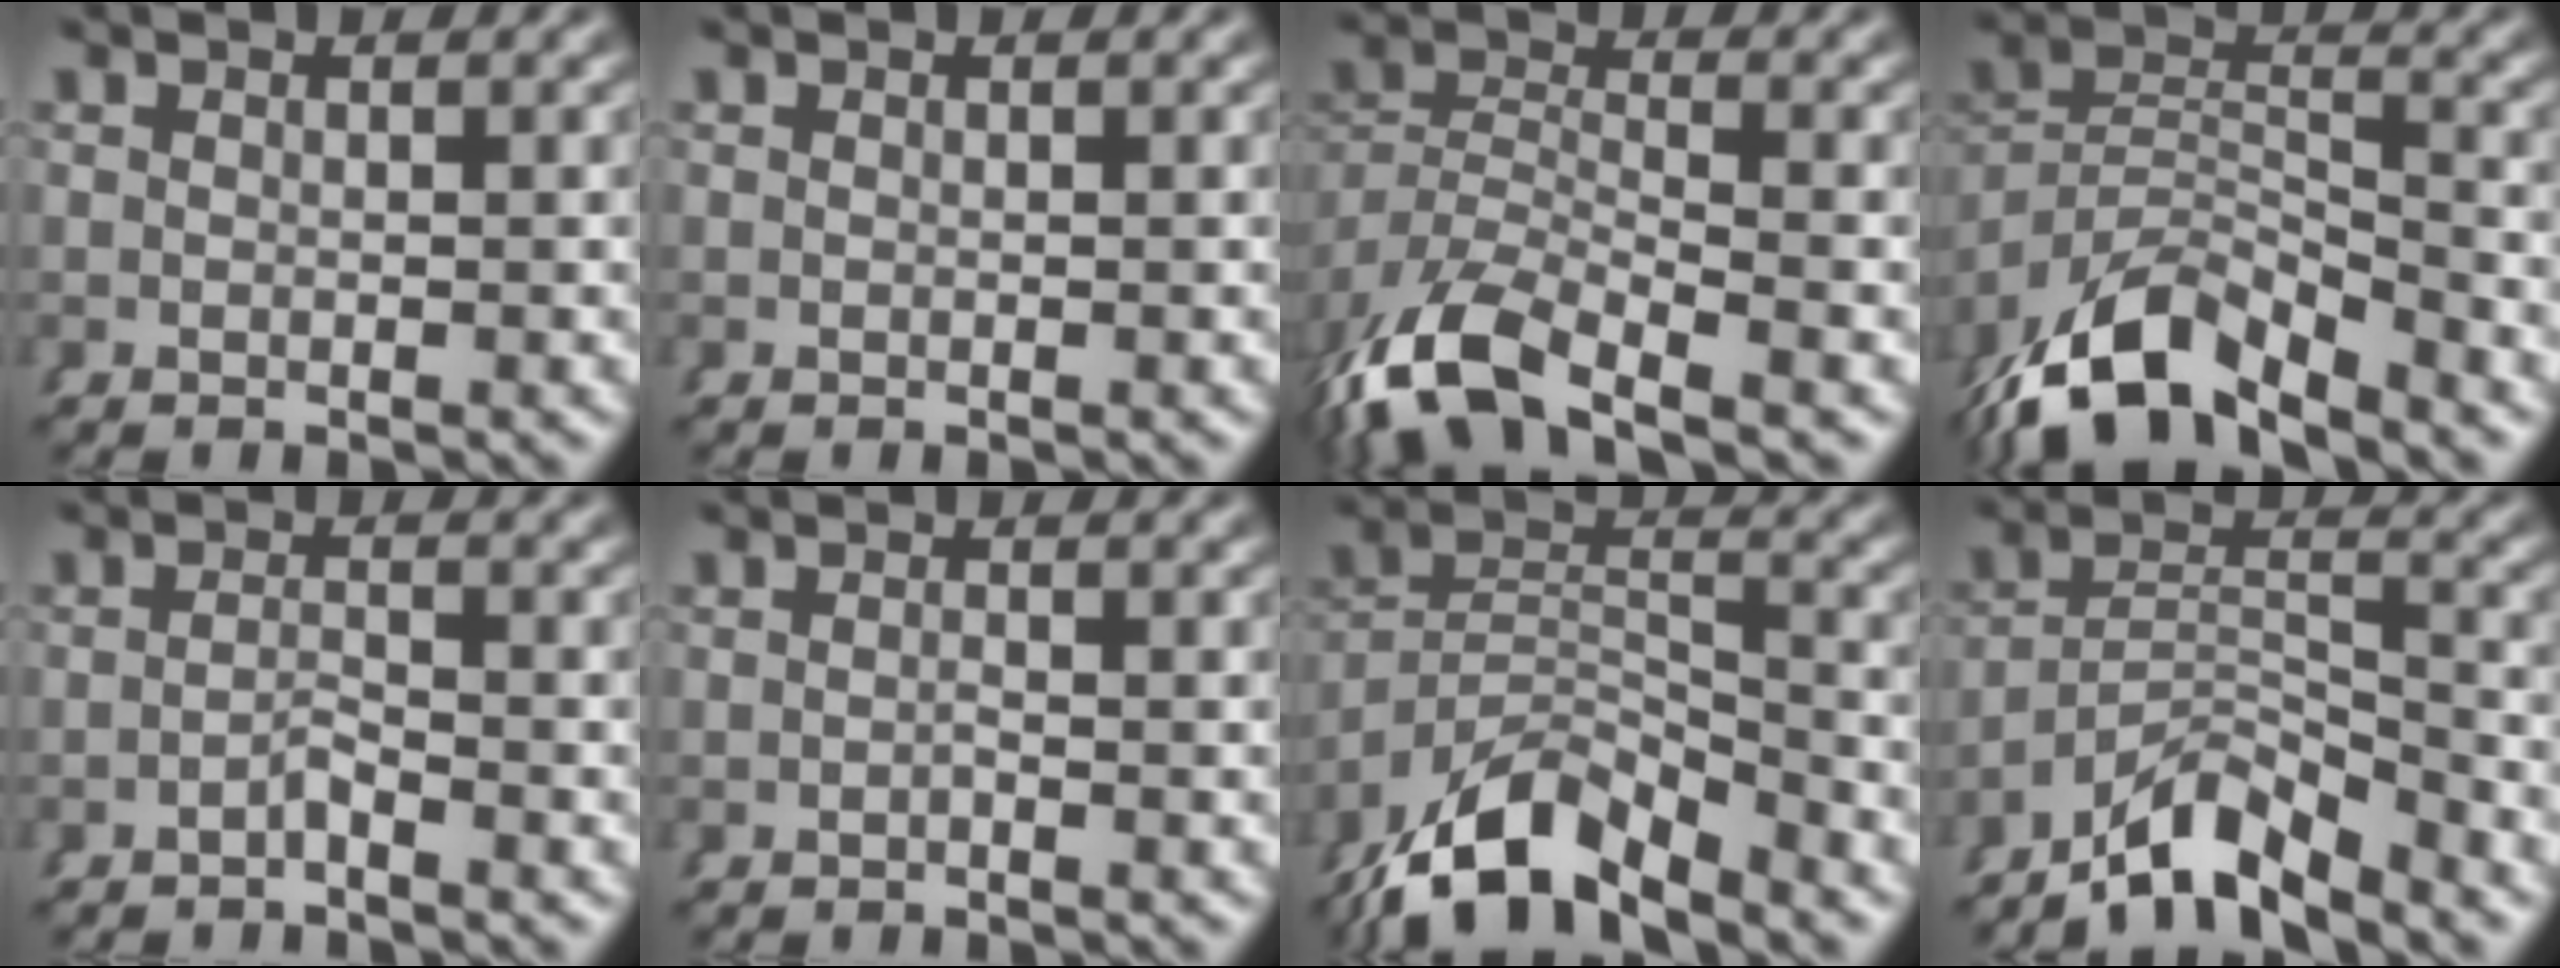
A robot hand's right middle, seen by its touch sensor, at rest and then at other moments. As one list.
[{"total": 0.0}, {"total": 8.3, "force": [-4.5, 4.7, 5.1], "torque": [-0.123, -0.040, -0.061]}, {"total": 10.6, "force": [-6.6, 5.9, 5.8], "torque": [-0.129, -0.045, -0.090]}, {"total": 1.4, "force": [-1.2, -0.6, 0.3], "torque": [0.000, 0.000, -0.023]}, {"total": 0.6, "force": [-0.5, -0.2, 0.3], "torque": [-0.003, 0.002, -0.012]}, {"total": 10.1, "force": [-7.1, 5.0, 5.2], "torque": [-0.103, -0.034, -0.103]}, {"total": 6.7, "force": [-5.2, 2.3, 3.6], "torque": [-0.044, -0.009, -0.084]}]